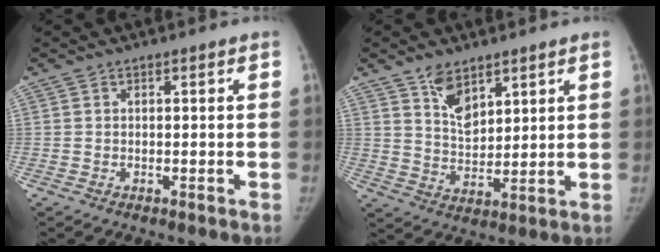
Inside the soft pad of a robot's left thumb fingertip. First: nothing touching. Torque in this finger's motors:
{"motor_torque": [1.15, 0.49, 0.83, -0.73, 0.23]}